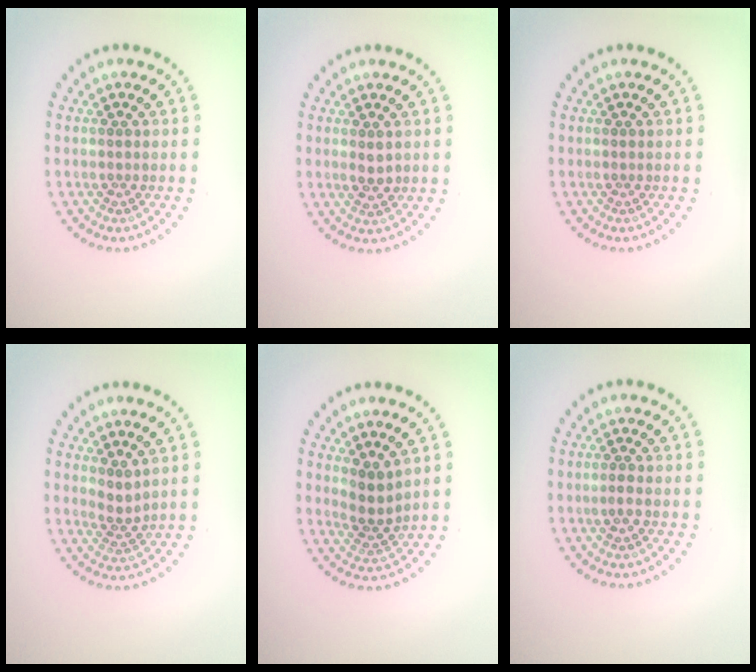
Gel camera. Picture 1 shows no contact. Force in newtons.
{"total": 1.4, "press": 1.4, "slide": 0.2}
{"total": 0.0}
{"total": 1.7, "press": 1.3, "slide": 1.1}
{"total": 2.5, "press": 2.0, "slide": 1.6}
{"total": 0.9, "press": 0.8, "slide": 0.2}